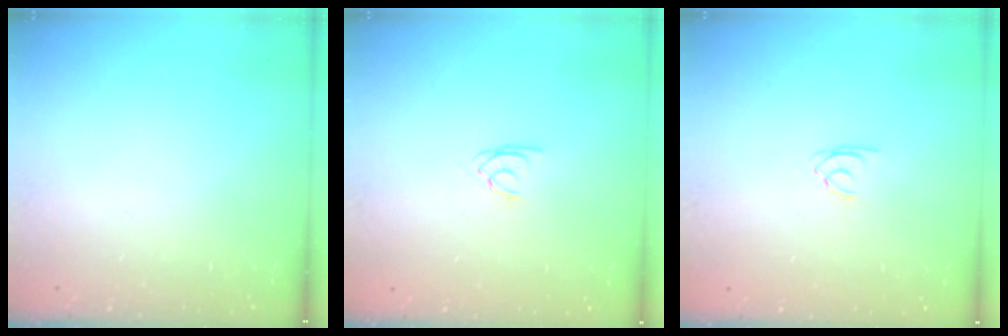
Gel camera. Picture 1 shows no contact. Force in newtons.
{"total": 1.7, "press": 1.7, "slide": 0.2}
{"total": 1.4, "press": 1.4, "slide": 0.2}